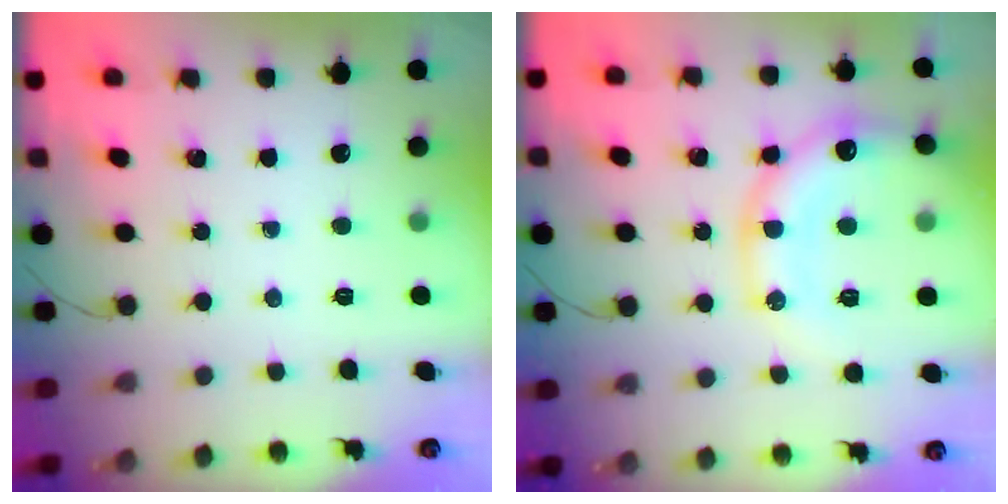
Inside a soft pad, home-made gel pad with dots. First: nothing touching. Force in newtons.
{"total": 16.2, "press": 16.0, "slide": 2.6}